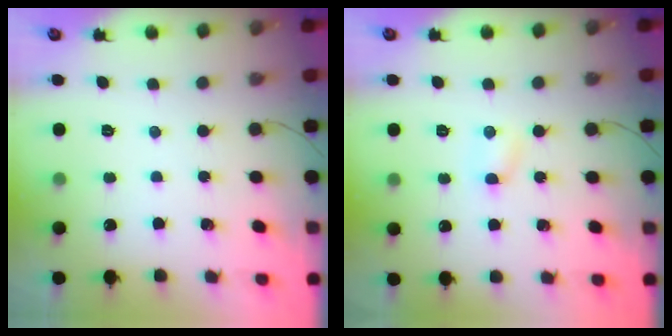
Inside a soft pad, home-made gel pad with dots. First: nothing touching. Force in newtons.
{"total": 1.8, "press": 1.7, "slide": 0.5}